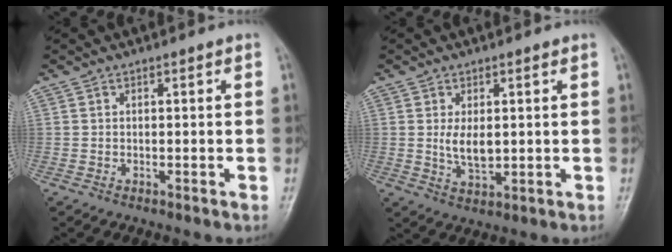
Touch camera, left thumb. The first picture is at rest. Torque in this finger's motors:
{"motor_torque": [0.79, 0.86, 0.92, -0.11, 0.02]}